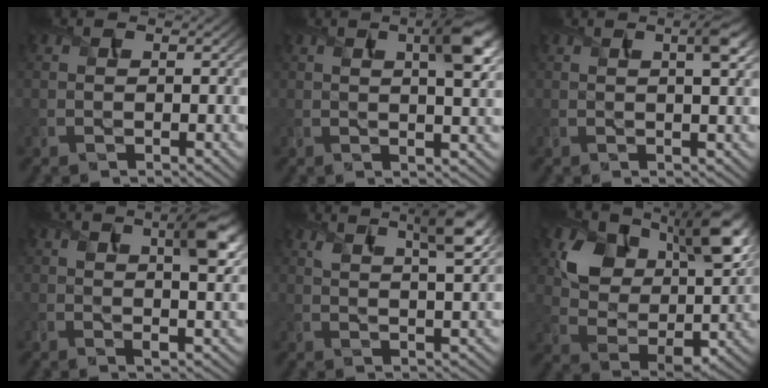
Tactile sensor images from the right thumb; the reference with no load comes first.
{"total": 6.3, "force": [2.1, 1.7, 5.7], "torque": [-0.088, 0.005, 0.032]}
{"total": 3.3, "force": [1.2, 0.6, 3.0], "torque": [-0.050, 0.004, 0.018]}
{"total": 6.8, "force": [2.4, 2.4, 6.0], "torque": [-0.096, -0.001, 0.038]}
{"total": 7.2, "force": [4.2, 1.7, 5.5], "torque": [-0.089, 0.007, 0.070]}
{"total": 11.8, "force": [5.9, 7.7, 6.8], "torque": [-0.128, -0.013, 0.109]}